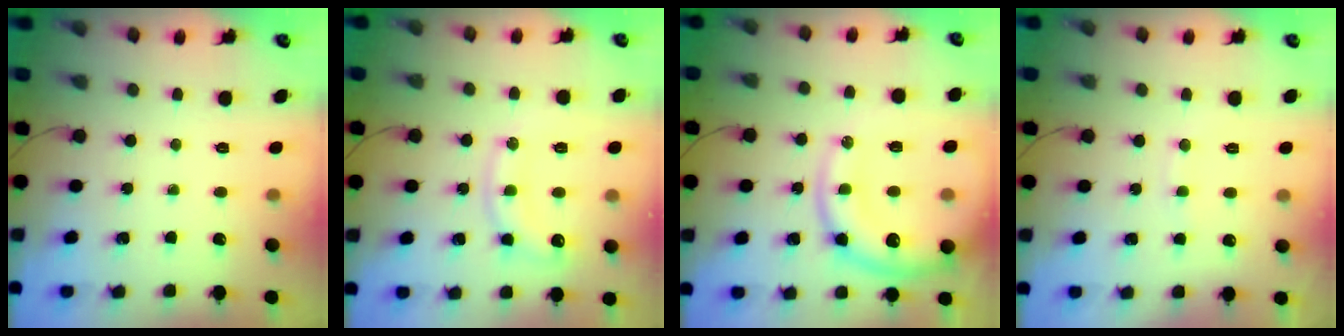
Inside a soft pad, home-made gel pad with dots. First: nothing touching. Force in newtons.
{"total": 11.0, "press": 10.9, "slide": 0.7}
{"total": 17.1, "press": 16.9, "slide": 2.7}
{"total": 7.5, "press": 7.4, "slide": 1.5}